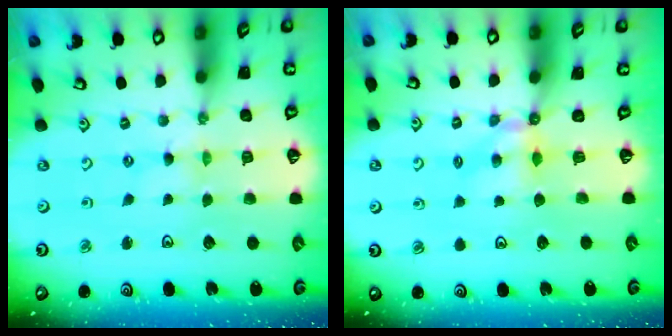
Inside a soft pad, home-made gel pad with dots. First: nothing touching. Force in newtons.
{"total": 5.3, "press": 5.2, "slide": 0.6}